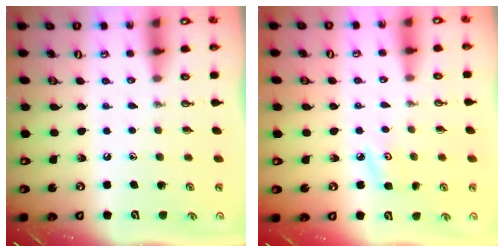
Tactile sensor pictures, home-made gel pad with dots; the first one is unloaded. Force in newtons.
{"total": 4.0, "press": 3.9, "slide": 0.3}